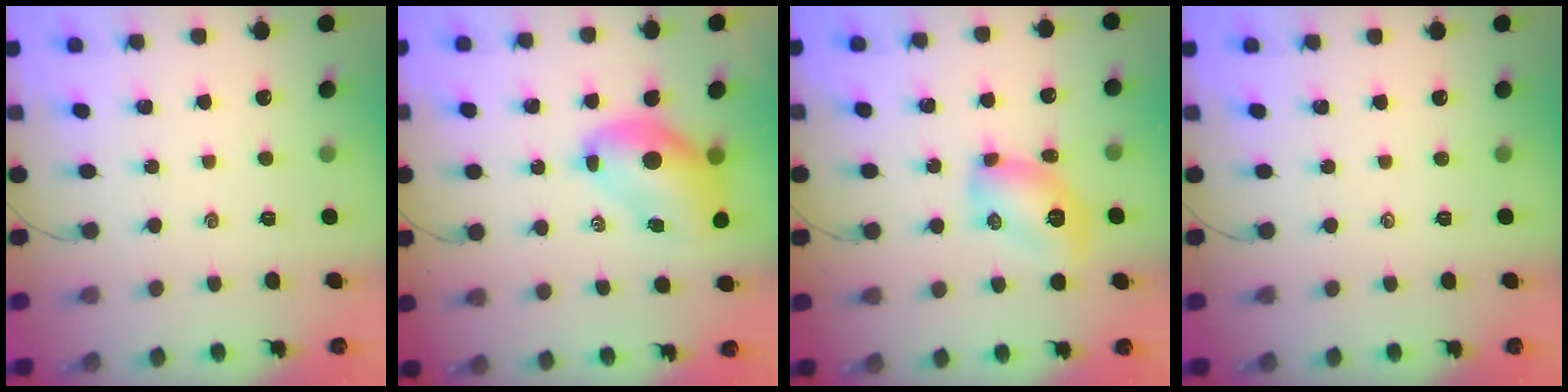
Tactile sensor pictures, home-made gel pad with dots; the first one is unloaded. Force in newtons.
{"total": 8.9, "press": 8.5, "slide": 2.7}
{"total": 9.8, "press": 9.7, "slide": 1.3}
{"total": 0.0}